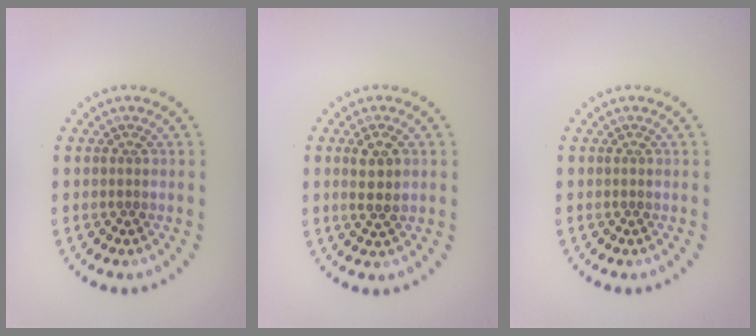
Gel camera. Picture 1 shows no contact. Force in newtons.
{"total": 2.5, "press": 2.4, "slide": 0.8}
{"total": 0.0}